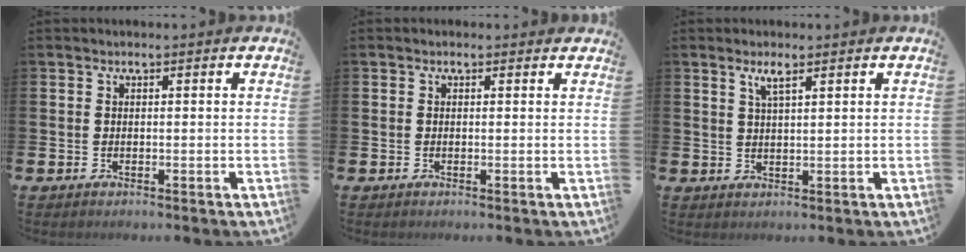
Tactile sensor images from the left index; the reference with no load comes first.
{"total": 0.0}
{"total": 2.3, "force": [1.6, 0.5, 1.6], "torque": [-0.032, 0.003, 0.027]}